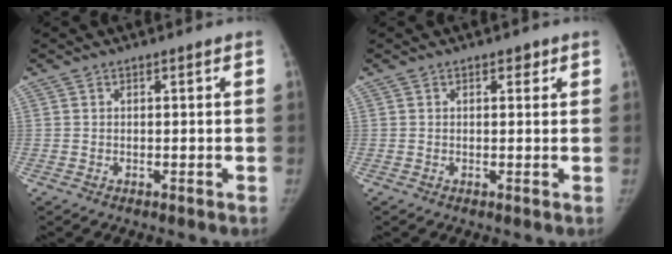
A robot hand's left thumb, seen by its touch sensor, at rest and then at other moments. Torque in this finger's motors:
{"motor_torque": [-0.33, 0.08, -0.22, 0.13, -0.07]}